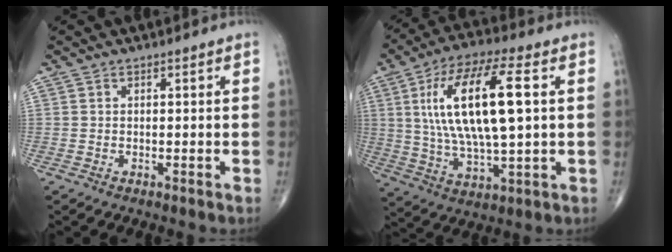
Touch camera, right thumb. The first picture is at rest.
{"total": 19.5, "force": [3.6, 6.1, 18.2], "torque": [-0.351, 0.005, 0.067]}